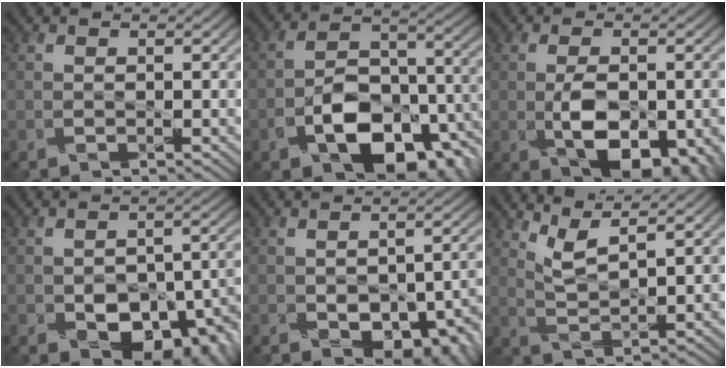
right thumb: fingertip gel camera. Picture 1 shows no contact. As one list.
[{"total": 13.0, "force": [-6.2, 7.7, 8.5], "torque": [-0.155, -0.018, -0.108]}, {"total": 10.8, "force": [-3.0, 5.7, 8.7], "torque": [-0.148, -0.018, -0.037]}, {"total": 11.9, "force": [-4.8, 7.1, 8.3], "torque": [-0.107, -0.021, -0.066]}, {"total": 10.2, "force": [-3.8, 6.0, 7.3], "torque": [-0.080, -0.019, -0.038]}, {"total": 4.6, "force": [3.7, 0.7, 2.7], "torque": [-0.066, 0.000, 0.080]}]